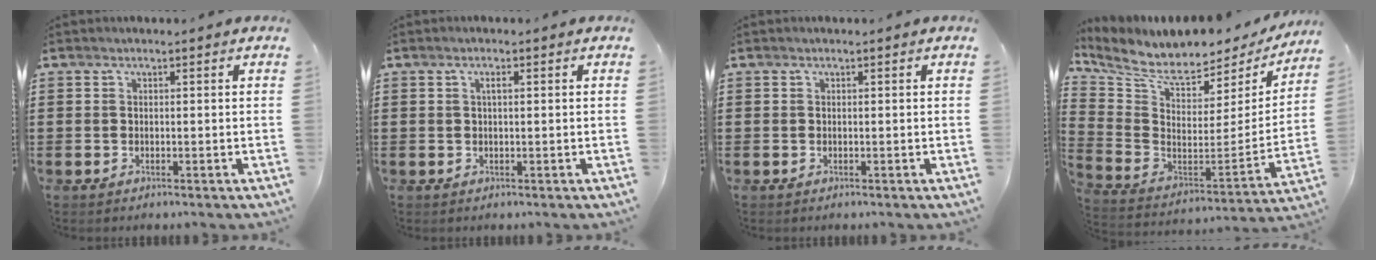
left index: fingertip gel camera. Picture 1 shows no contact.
{"total": 1.2, "force": [0.3, 0.3, 1.1], "torque": [-0.022, 0.003, 0.004]}
{"total": 0.0}
{"total": 6.9, "force": [5.9, 2.1, 3.1], "torque": [-0.093, -0.053, 0.100]}